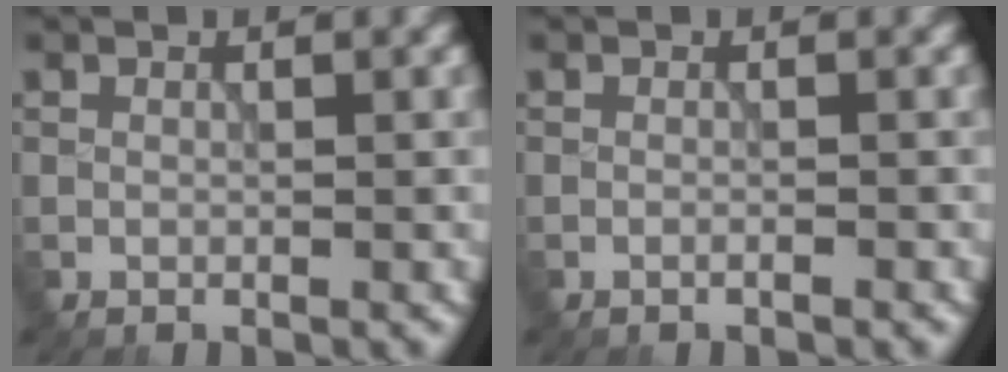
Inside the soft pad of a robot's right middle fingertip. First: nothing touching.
{"total": 0.7, "force": [-0.4, 0.2, 0.6], "torque": [-0.007, -0.003, -0.014]}